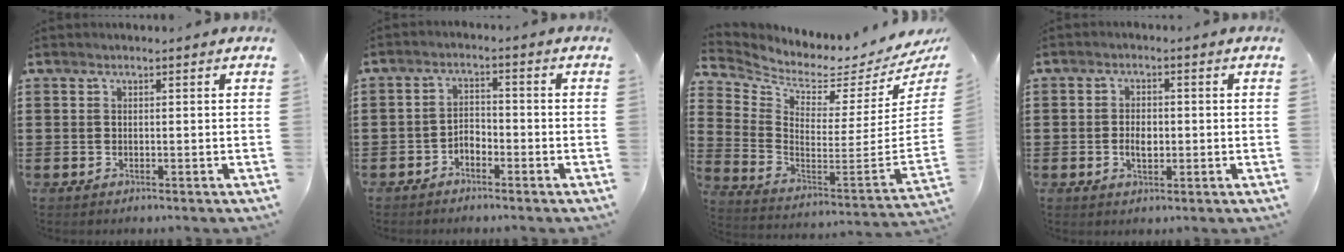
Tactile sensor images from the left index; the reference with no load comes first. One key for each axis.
{"total": 2.4, "fx": -2.1, "fy": 0.9, "fz": 0.6, "tx": -0.019, "ty": 0.005, "tz": -0.045}
{"total": 2.0, "fx": 1.5, "fy": 0.9, "fz": 1.0, "tx": -0.032, "ty": -0.052, "tz": 0.014}
{"total": 3.0, "fx": -0.3, "fy": 1.7, "fz": 2.4, "tx": -0.040, "ty": 0.001, "tz": -0.009}